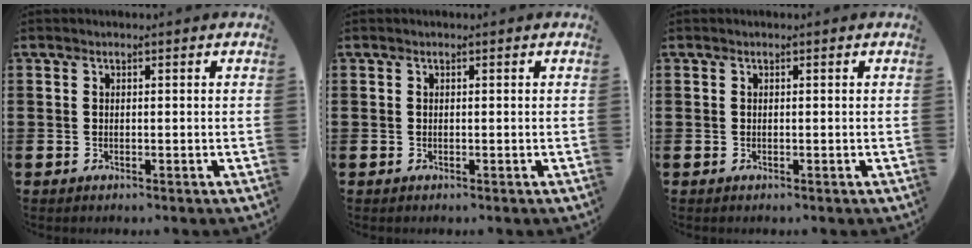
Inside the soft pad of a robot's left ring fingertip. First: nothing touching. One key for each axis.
{"total": 0.0}
{"total": 0.0}